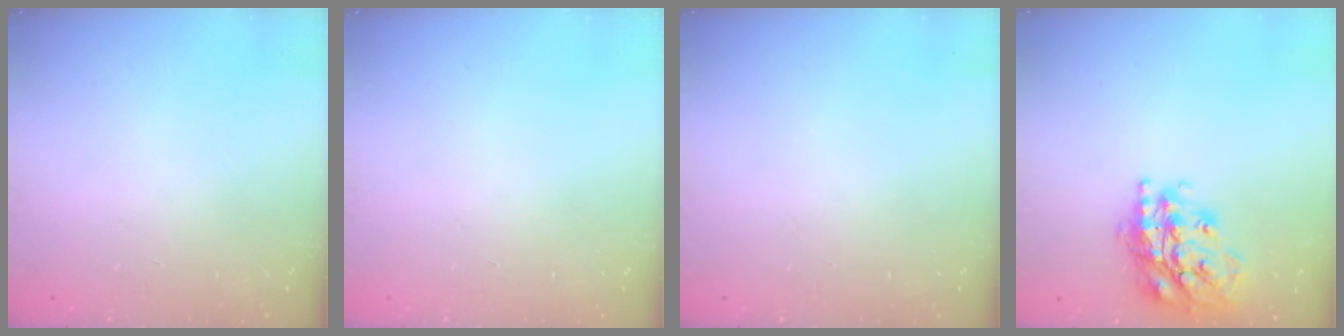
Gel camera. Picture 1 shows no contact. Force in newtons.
{"total": 0.0}
{"total": 0.0}
{"total": 20.3, "press": 20.3, "slide": 1.6}